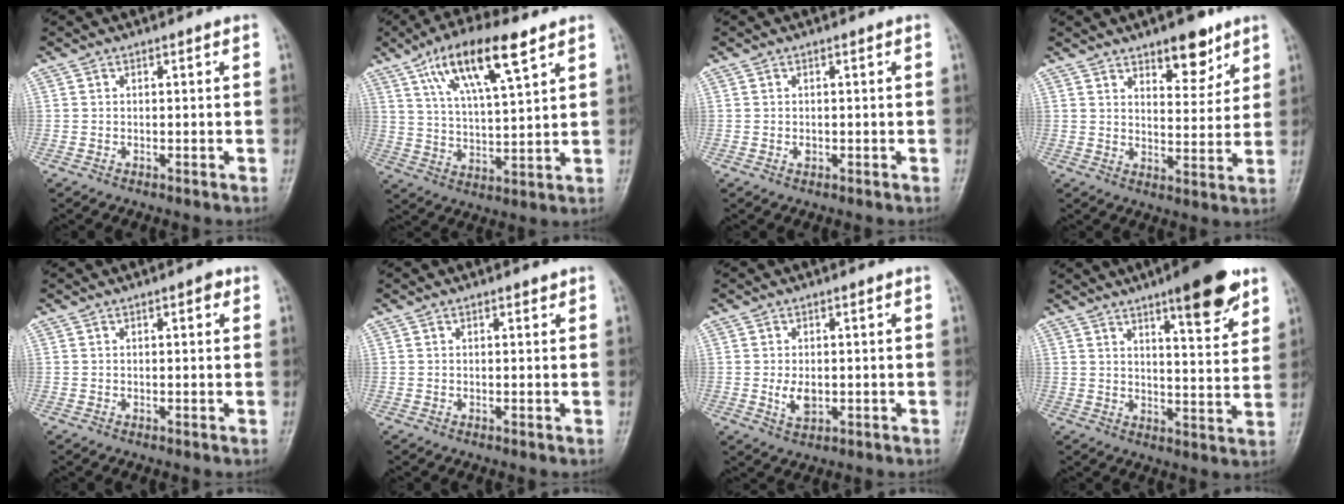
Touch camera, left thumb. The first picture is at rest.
{"total": 14.8, "force": [8.1, 4.2, 11.6], "torque": [-0.194, -0.020, 0.148]}
{"total": 0.9, "force": [-0.1, 0.6, 0.6], "torque": [-0.005, 0.000, -0.001]}
{"total": 8.7, "force": [5.8, 3.8, 5.4], "torque": [-0.049, -0.037, 0.086]}
{"total": 1.8, "force": [0.8, 0.7, 1.5], "torque": [-0.016, 0.000, 0.008]}
{"total": 1.0, "force": [0.7, 0.4, 0.6], "torque": [-0.007, -0.003, 0.009]}
{"total": 3.7, "force": [-0.2, 2.2, 3.0], "torque": [-0.049, -0.007, 0.000]}
{"total": 12.9, "force": [8.0, 3.0, 9.7], "torque": [-0.113, -0.043, 0.111]}